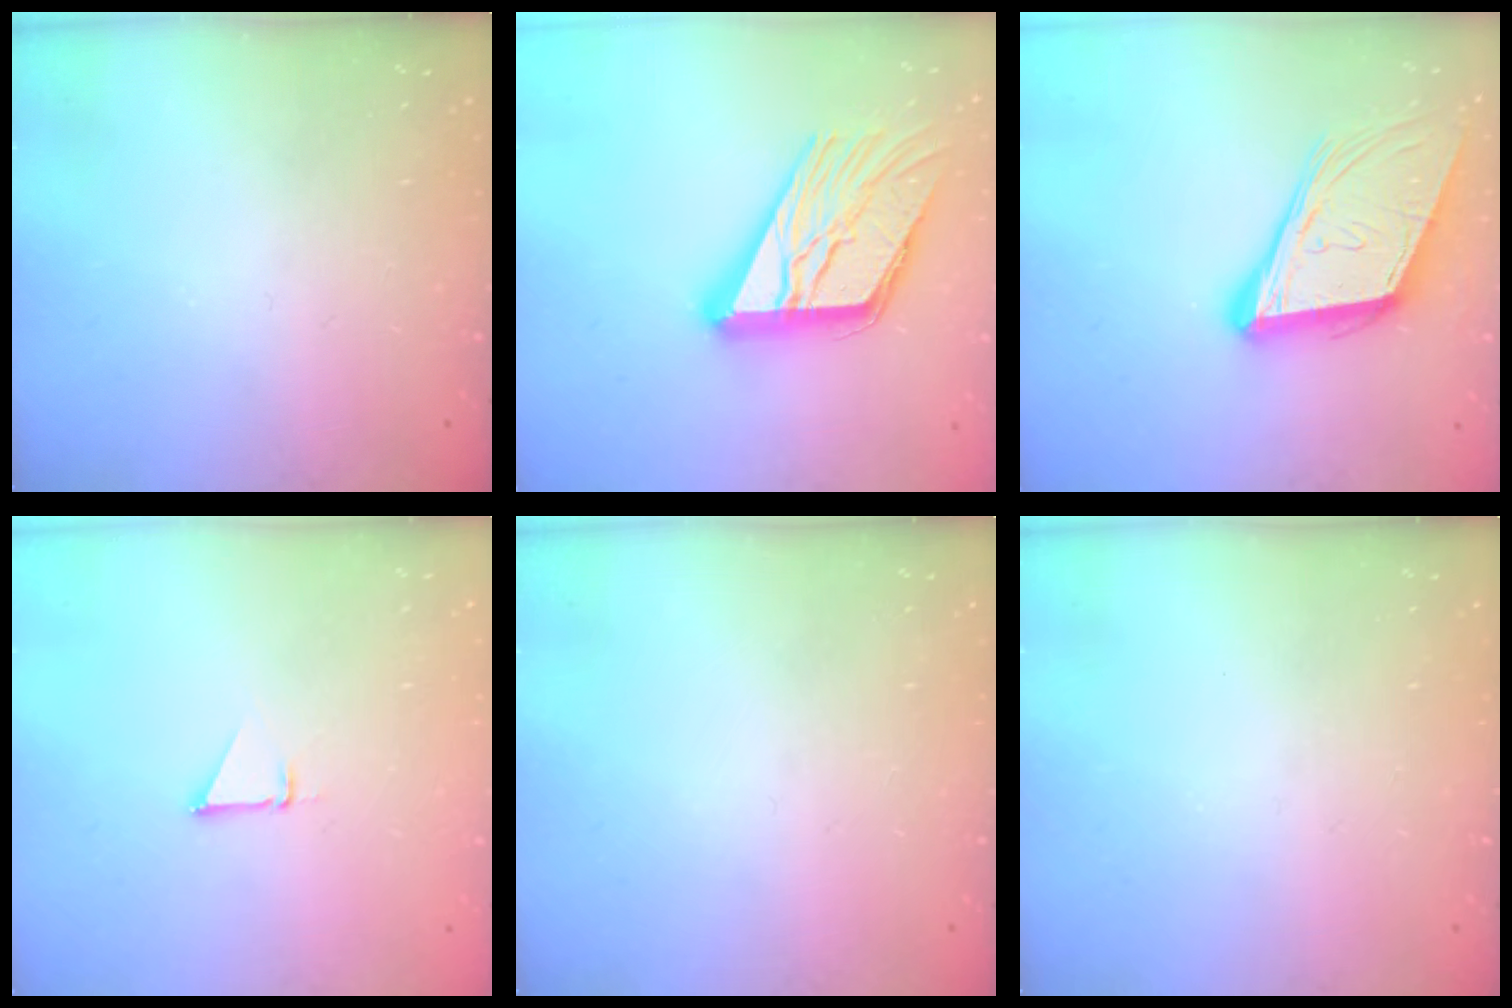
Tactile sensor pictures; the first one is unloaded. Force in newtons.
{"total": 19.0, "press": 18.9, "slide": 1.9}
{"total": 14.7, "press": 14.2, "slide": 3.9}
{"total": 1.5, "press": 1.5, "slide": 0.0}
{"total": 0.0}
{"total": 0.0}